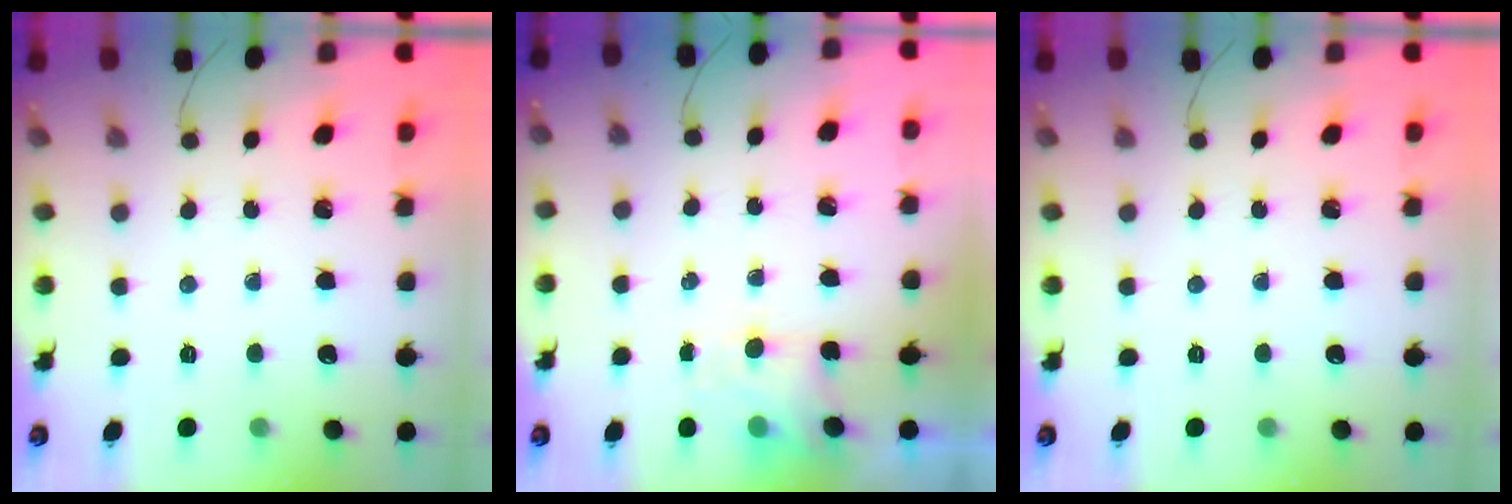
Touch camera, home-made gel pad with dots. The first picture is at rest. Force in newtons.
{"total": 3.8, "press": 3.7, "slide": 1.1}
{"total": 0.0}